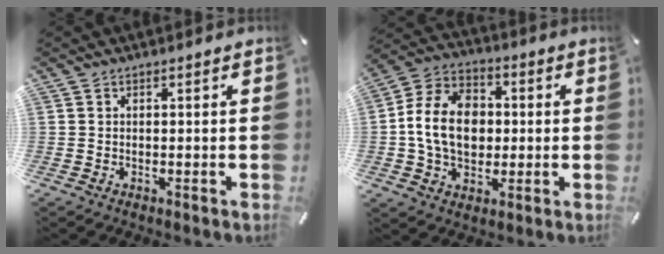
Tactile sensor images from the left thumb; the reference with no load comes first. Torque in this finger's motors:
{"motor_torque": [2.38, 2.42, 1.20, 0.90, 0.25]}